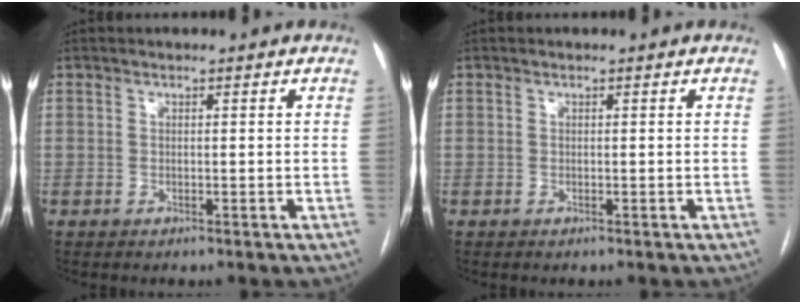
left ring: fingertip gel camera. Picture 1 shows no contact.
{"total": 0.0}